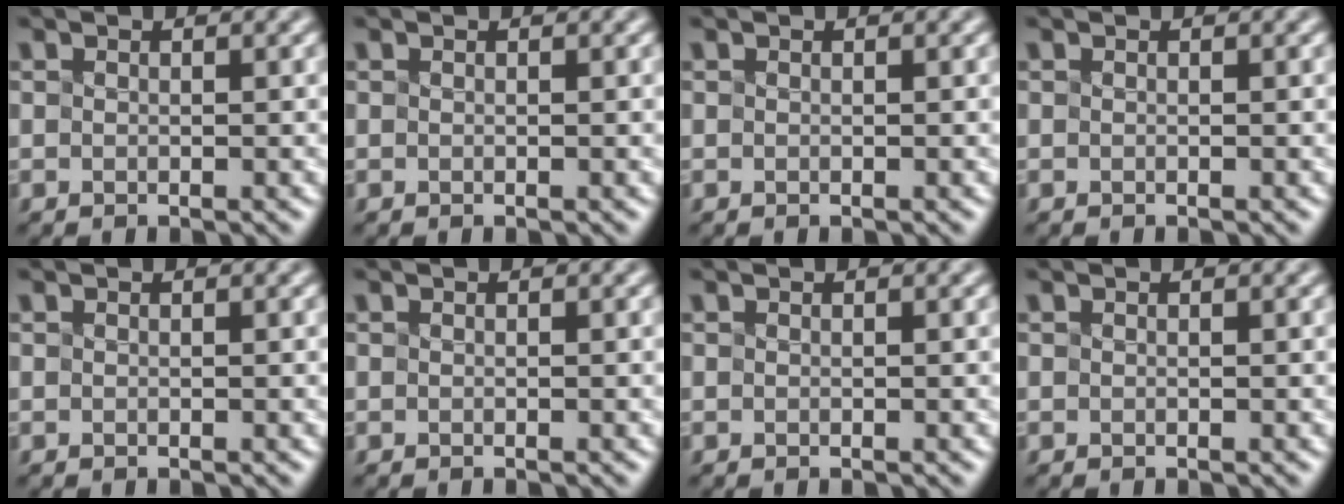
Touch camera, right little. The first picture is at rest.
{"total": 0.0}
{"total": 0.0}
{"total": 0.0}
{"total": 0.0}
{"total": 0.0}
{"total": 0.0}
{"total": 0.0}